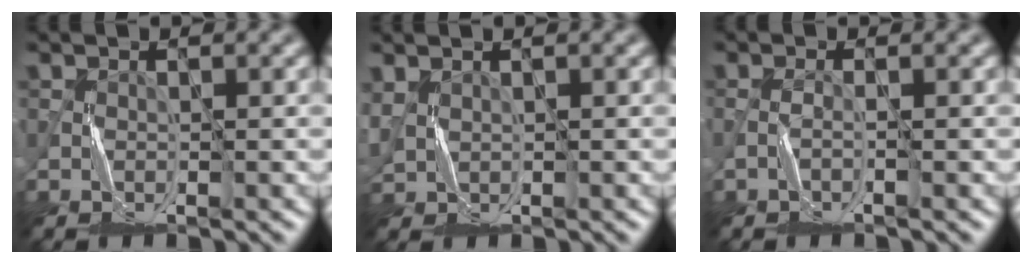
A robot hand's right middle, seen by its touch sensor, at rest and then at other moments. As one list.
[{"total": 1.7, "force": [1.0, 1.1, 1.0], "torque": [-0.033, 0.005, 0.024]}, {"total": 0.7, "force": [-0.7, -0.2, 0.0], "torque": [-0.003, 0.006, -0.015]}]